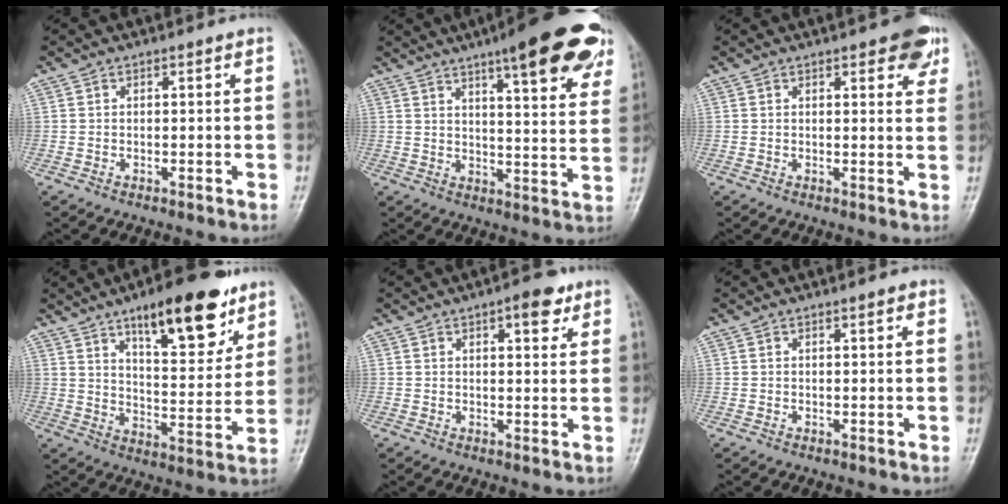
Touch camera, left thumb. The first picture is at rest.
{"total": 20.2, "force": [12.6, 4.7, 15.1], "torque": [-0.172, -0.038, 0.157]}
{"total": 6.8, "force": [3.8, 2.6, 5.0], "torque": [-0.037, -0.012, 0.040]}
{"total": 17.5, "force": [10.9, 6.1, 12.3], "torque": [-0.141, -0.056, 0.171]}
{"total": 5.5, "force": [3.1, 2.2, 4.0], "torque": [-0.037, -0.010, 0.035]}
{"total": 0.9, "force": [0.6, 0.2, 0.7], "torque": [-0.009, -0.001, 0.007]}